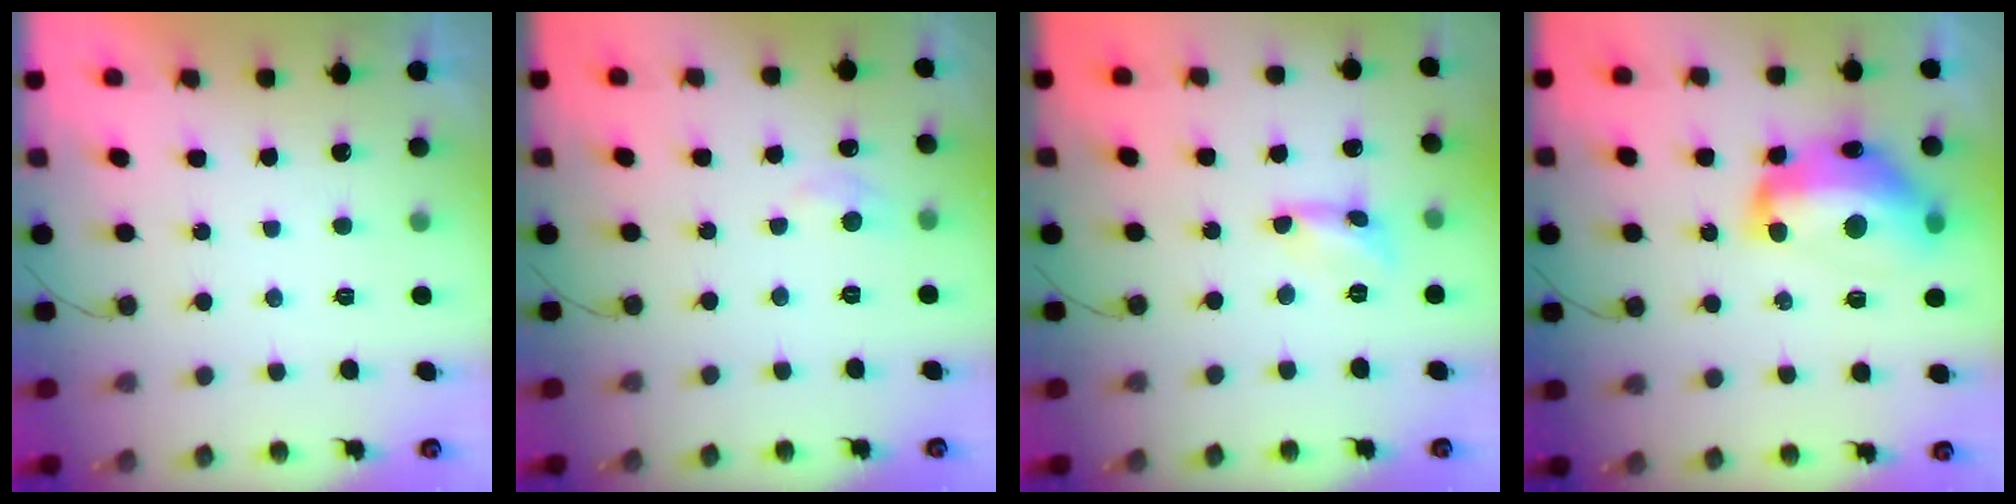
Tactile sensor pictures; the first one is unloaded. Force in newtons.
{"total": 5.3, "press": 5.2, "slide": 0.7}
{"total": 3.6, "press": 3.6, "slide": 0.4}
{"total": 17.3, "press": 17.2, "slide": 1.5}